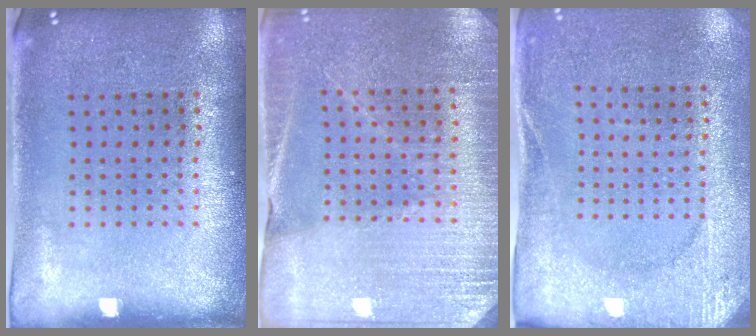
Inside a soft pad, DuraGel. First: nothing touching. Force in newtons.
{"total": 2.9, "press": 2.9, "slide": 0.2}
{"total": 2.6, "press": 2.4, "slide": 0.9}